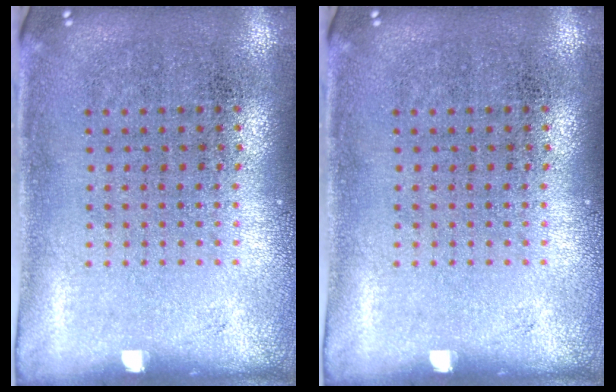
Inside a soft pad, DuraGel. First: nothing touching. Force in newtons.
{"total": 0.0}